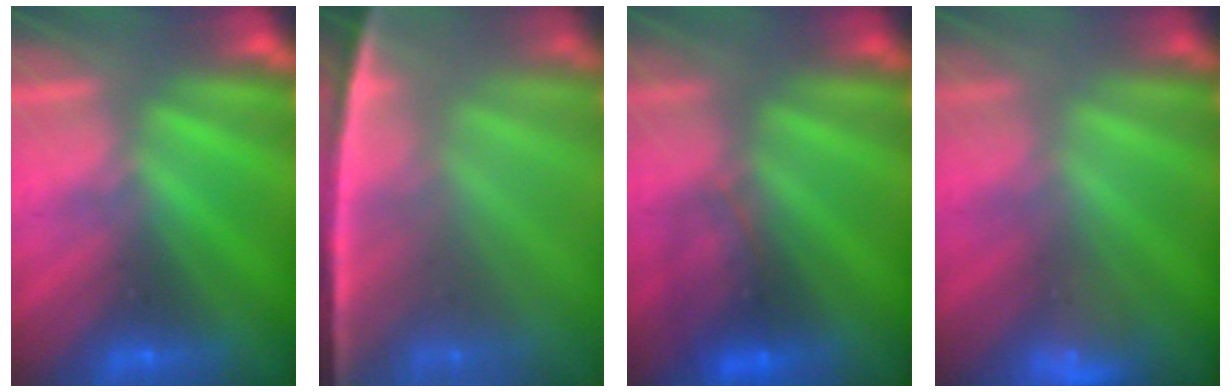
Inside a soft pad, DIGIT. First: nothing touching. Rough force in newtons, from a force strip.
{"total": 7.2}
{"total": 3.9}
{"total": 2.3}